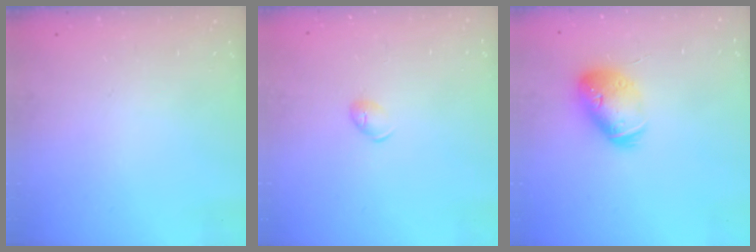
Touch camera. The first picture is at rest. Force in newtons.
{"total": 5.8, "press": 5.8, "slide": 0.8}
{"total": 14.2, "press": 14.1, "slide": 2.0}